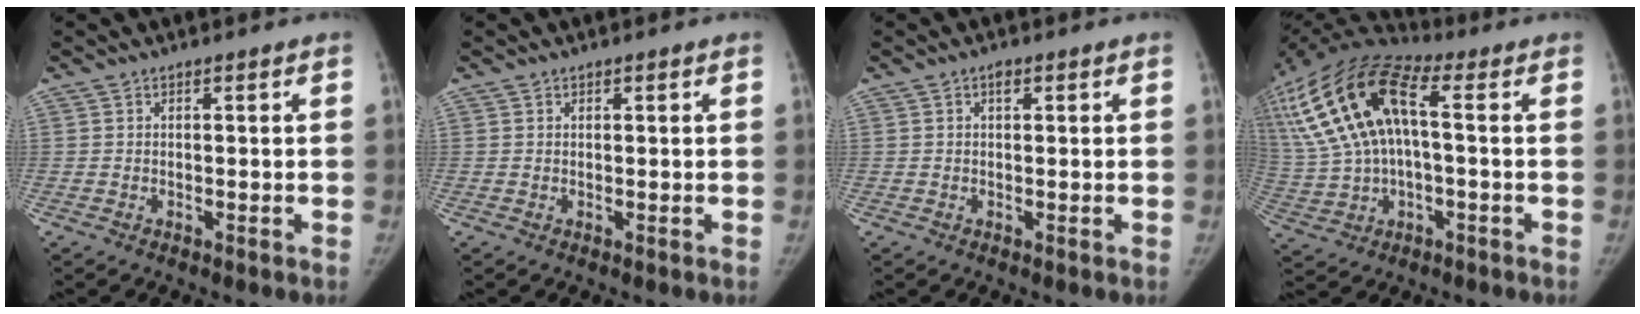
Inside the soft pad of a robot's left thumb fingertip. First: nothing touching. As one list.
[{"total": 0.5, "force": [0.2, 0.5, 0.1], "torque": [0.007, 0.001, 0.001]}, {"total": 1.4, "force": [0.5, 0.9, 0.9], "torque": [-0.008, 0.001, 0.005]}, {"total": 24.5, "force": [4.6, 12.8, 20.4], "torque": [-0.459, 0.042, 0.080]}]